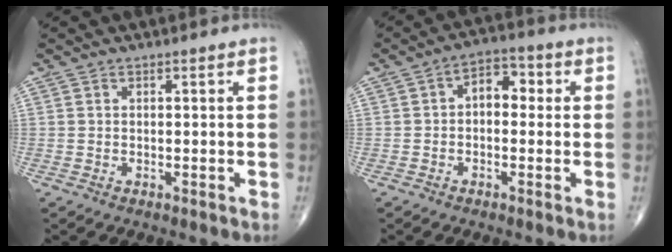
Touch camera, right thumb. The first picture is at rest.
{"total": 5.8, "force": [0.3, 3.7, 4.4], "torque": [-0.040, 0.021, -0.008]}